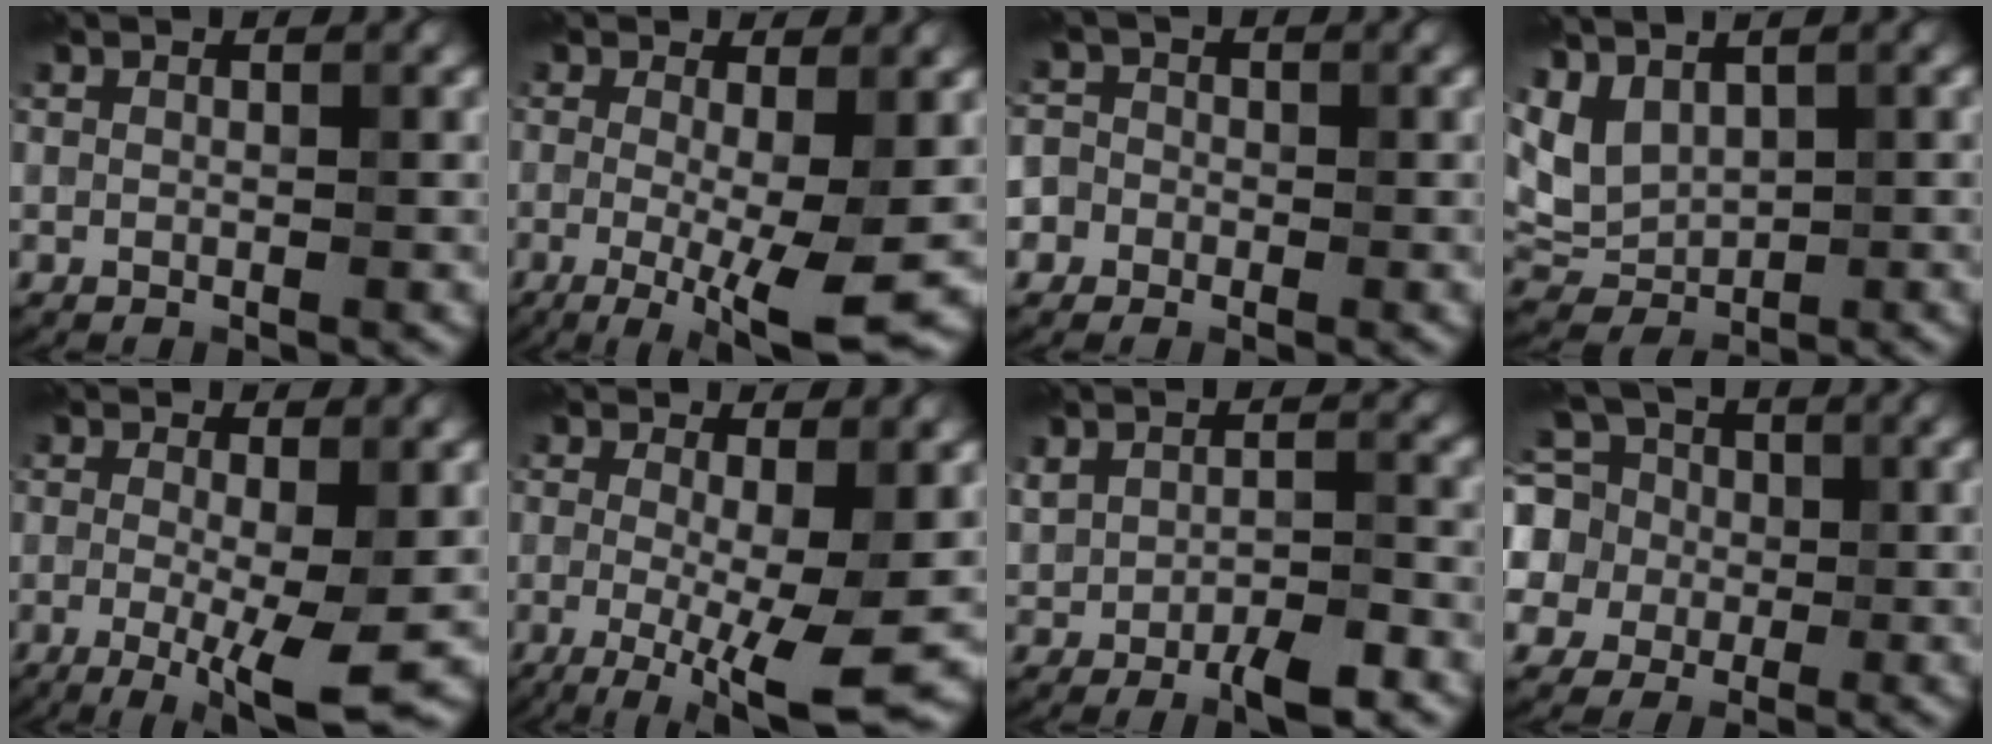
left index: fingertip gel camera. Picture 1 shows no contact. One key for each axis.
{"total": 7.8, "fx": -1.3, "fy": 1.7, "fz": 7.5, "tx": -0.122, "ty": -0.021, "tz": -0.018}
{"total": 3.3, "fx": -1.3, "fy": 3.0, "fz": 0.6, "tx": 0.015, "ty": 0.012, "tz": -0.048}
{"total": 4.1, "fx": 2.0, "fy": 2.5, "fz": 2.6, "tx": -0.059, "ty": -0.004, "tz": 0.044}
{"total": 6.5, "fx": -1.3, "fy": 1.3, "fz": 6.2, "tx": -0.105, "ty": -0.019, "tz": -0.021}
{"total": 8.7, "fx": -1.5, "fy": 2.1, "fz": 8.3, "tx": -0.130, "ty": -0.019, "tz": -0.021}
{"total": 3.8, "fx": -1.6, "fy": 1.8, "fz": 2.9, "tx": -0.055, "ty": -0.005, "tz": -0.024}
{"total": 11.2, "fx": 2.0, "fy": 9.9, "fz": 4.9, "tx": -0.121, "ty": 0.029, "tz": 0.002}